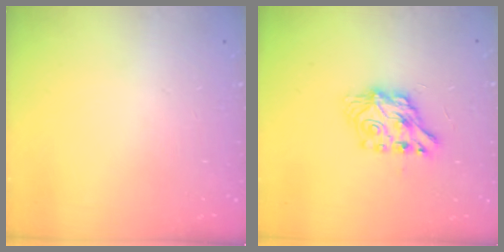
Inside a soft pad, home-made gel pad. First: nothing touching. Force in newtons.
{"total": 7.1, "press": 7.1, "slide": 0.3}